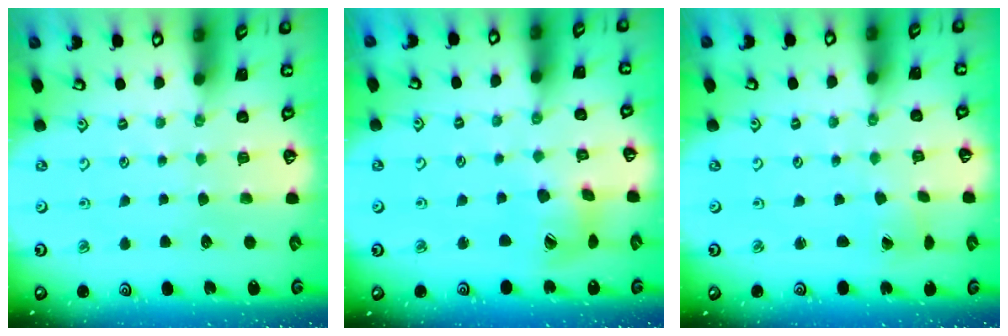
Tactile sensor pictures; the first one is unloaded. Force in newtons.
{"total": 9.9, "press": 9.9, "slide": 1.3}
{"total": 1.1, "press": 1.1, "slide": 0.0}